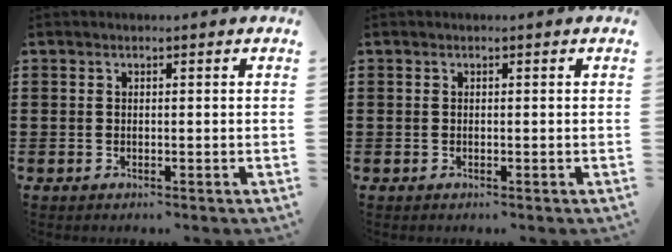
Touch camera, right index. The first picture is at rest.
{"total": 0.0}